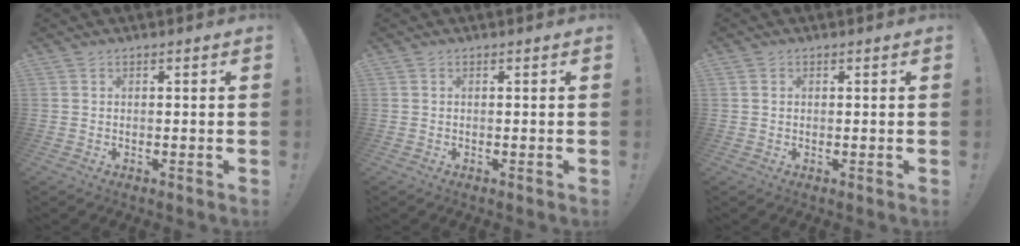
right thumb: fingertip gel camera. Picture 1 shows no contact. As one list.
[{"total": 0.0}, {"total": 0.8, "force": [0.2, 0.7, 0.3], "torque": [-0.006, 0.004, 0.005]}]